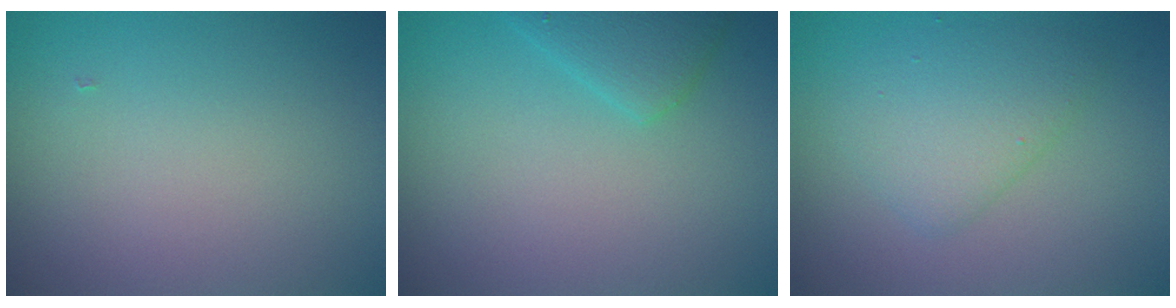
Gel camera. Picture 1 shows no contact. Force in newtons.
{"total": 2.4, "press": 2.4, "slide": 0.2}
{"total": 3.1, "press": 3.1, "slide": 0.1}